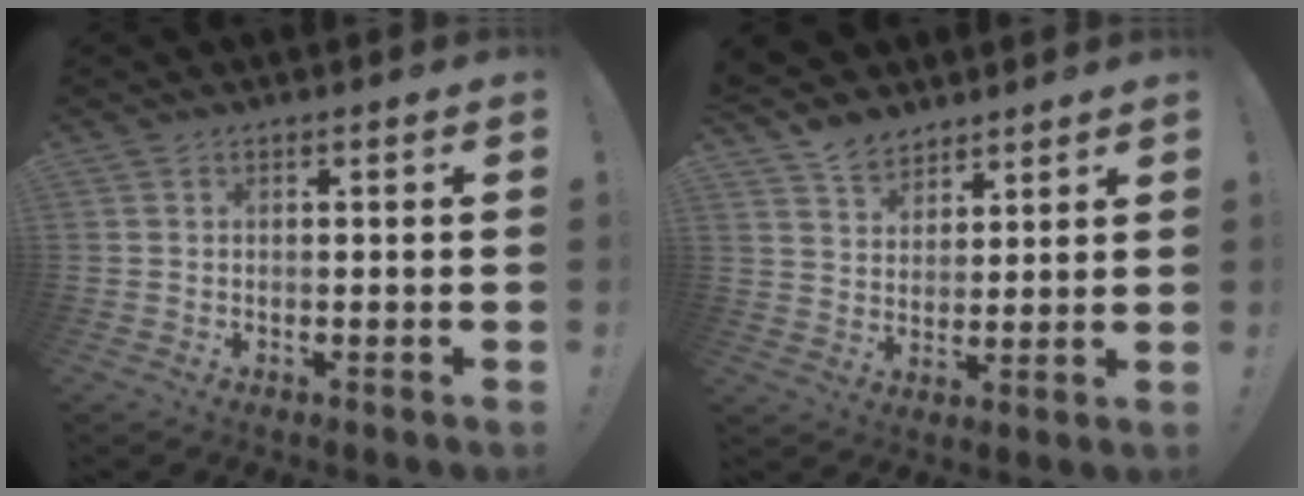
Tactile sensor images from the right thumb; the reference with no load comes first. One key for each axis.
{"total": 7.2, "fx": 6.3, "fy": 3.4, "fz": 1.2, "tx": -0.027, "ty": -0.044, "tz": 0.122}